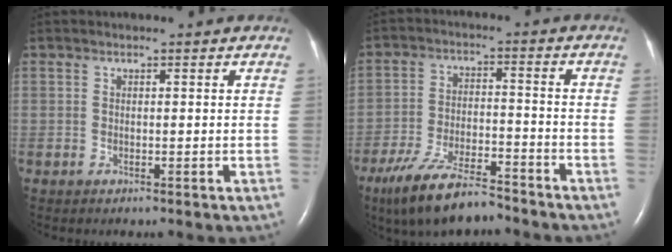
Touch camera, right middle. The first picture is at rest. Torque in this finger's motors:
{"motor_torque": [1.08, -1.07, 0.15, 0.07]}